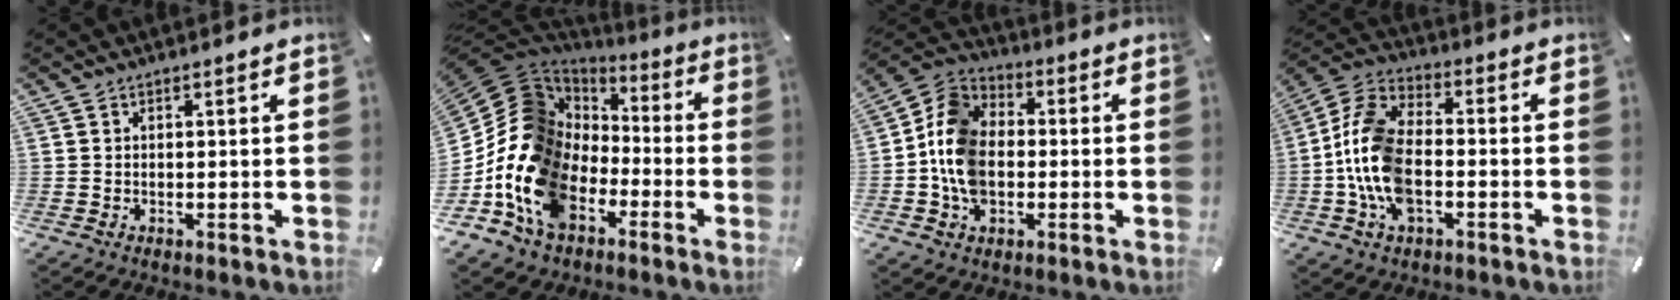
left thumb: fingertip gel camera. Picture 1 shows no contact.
{"total": 17.2, "force": [-6.2, 13.8, 8.1], "torque": [-0.197, 0.016, -0.111]}
{"total": 11.4, "force": [-2.9, 9.0, 6.5], "torque": [-0.155, 0.029, -0.056]}
{"total": 13.4, "force": [-3.5, 8.2, 10.0], "torque": [-0.229, 0.007, -0.065]}